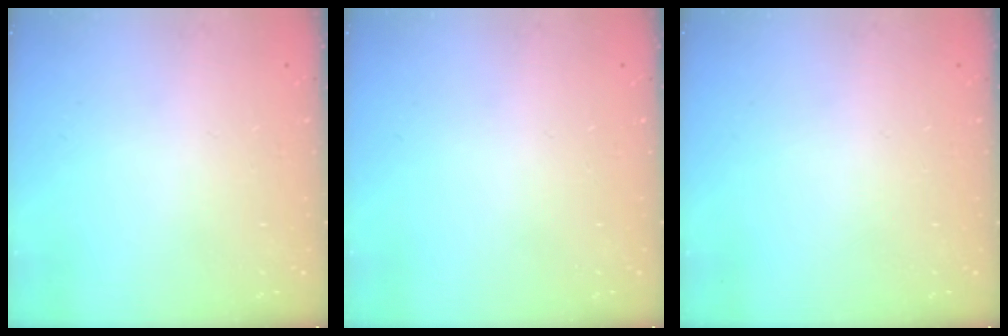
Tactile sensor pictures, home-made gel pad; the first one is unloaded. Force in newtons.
{"total": 0.0}
{"total": 0.0}